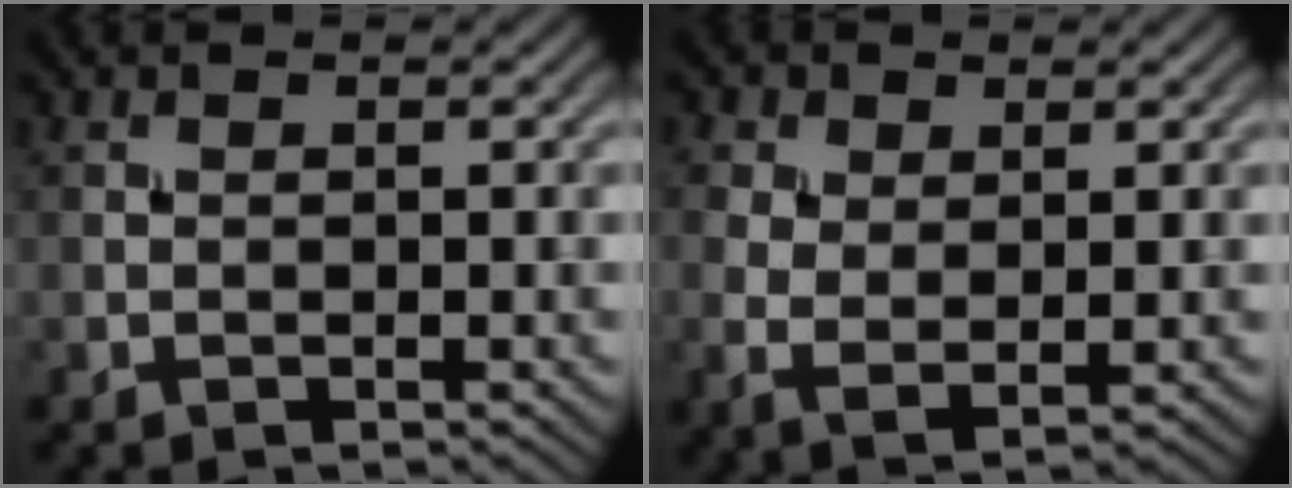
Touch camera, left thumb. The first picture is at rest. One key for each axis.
{"total": 4.0, "fx": 1.2, "fy": 2.2, "fz": 3.1, "tx": -0.076, "ty": -0.002, "tz": 0.022}